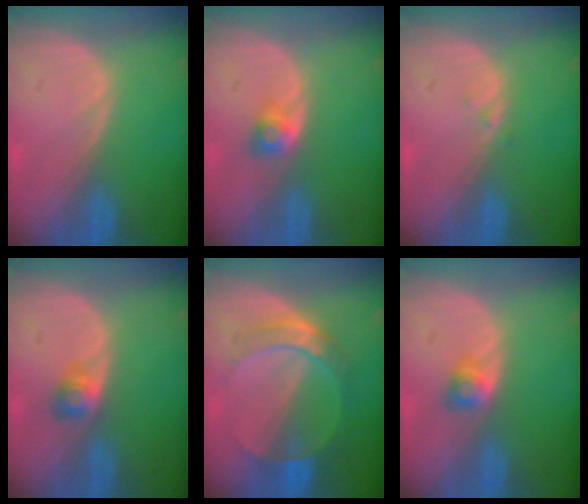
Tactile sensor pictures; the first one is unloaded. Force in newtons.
{"total": 2.6, "press": 2.3, "slide": 1.2}
{"total": 0.6, "press": 0.6, "slide": 0.1}
{"total": 2.6, "press": 2.4, "slide": 0.9}
{"total": 7.1, "press": 6.4, "slide": 3.1}
{"total": 2.7, "press": 2.4, "slide": 1.1}